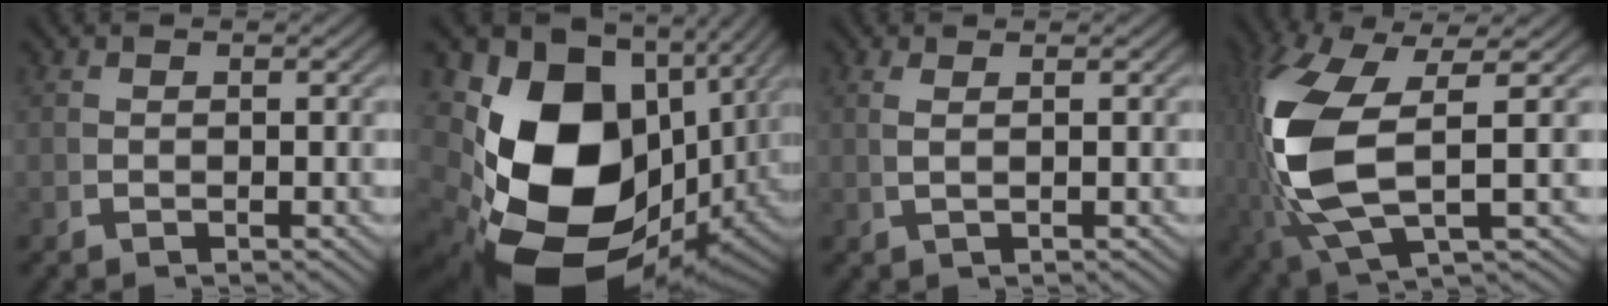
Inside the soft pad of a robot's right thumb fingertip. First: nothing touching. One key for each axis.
{"total": 23.8, "fx": -3.1, "fy": 15.8, "fz": 17.5, "tx": -0.336, "ty": -0.084, "tz": -0.003}
{"total": 1.3, "fx": 0.8, "fy": -0.5, "fz": 1.0, "tx": -0.020, "ty": 0.004, "tz": 0.018}
{"total": 12.8, "fx": -0.5, "fy": 6.4, "fz": 11.1, "tx": -0.268, "ty": -0.029, "tz": 0.019}